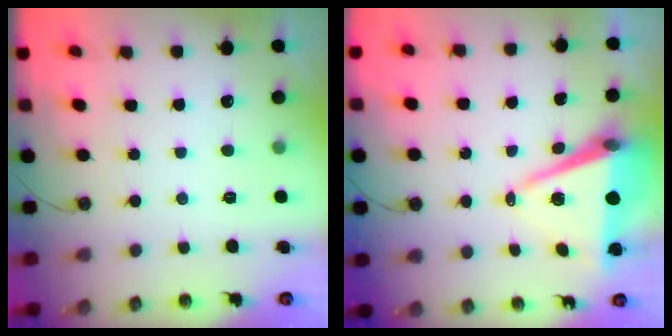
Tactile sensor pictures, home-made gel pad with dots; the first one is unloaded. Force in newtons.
{"total": 9.8, "press": 8.9, "slide": 4.1}